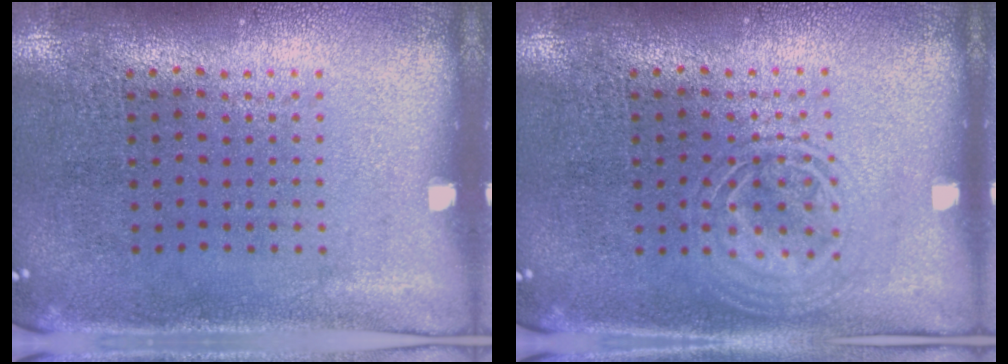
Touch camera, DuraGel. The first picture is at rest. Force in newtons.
{"total": 2.1, "press": 2.1, "slide": 0.3}